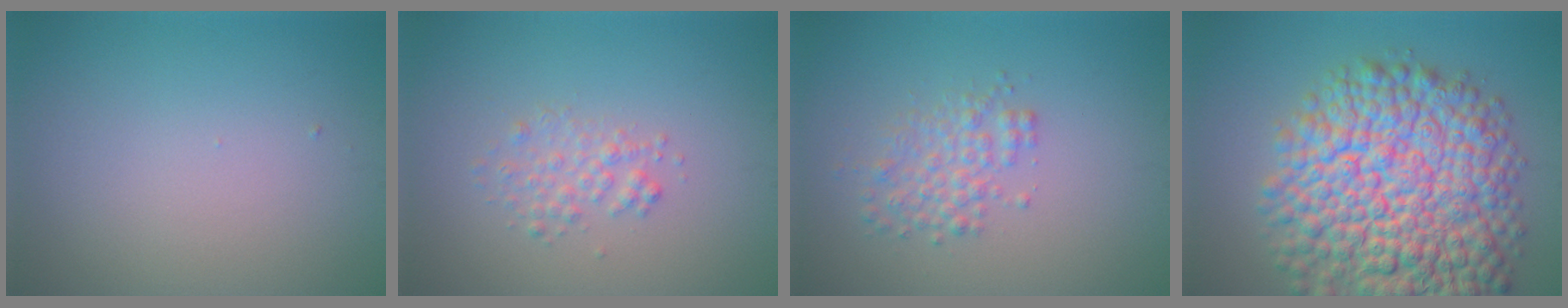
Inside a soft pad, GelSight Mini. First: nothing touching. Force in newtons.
{"total": 1.7, "press": 1.7, "slide": 0.1}
{"total": 2.6, "press": 2.6, "slide": 0.1}
{"total": 14.7, "press": 14.7, "slide": 0.5}